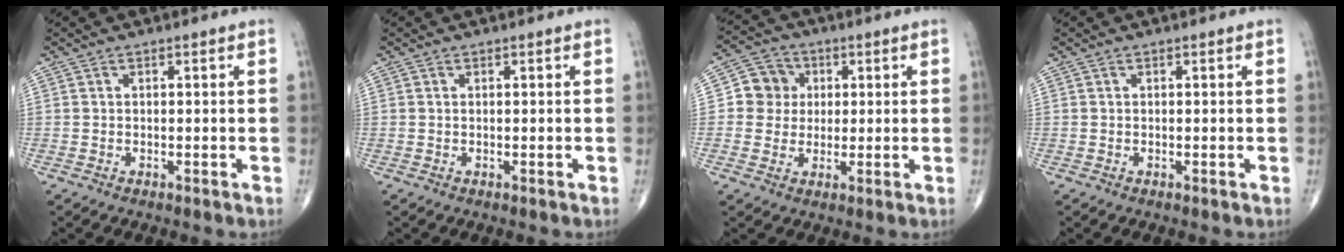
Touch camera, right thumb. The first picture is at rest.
{"total": 0.0}
{"total": 7.0, "force": [0.9, 6.7, 1.9], "torque": [0.006, 0.007, 0.005]}
{"total": 0.0}